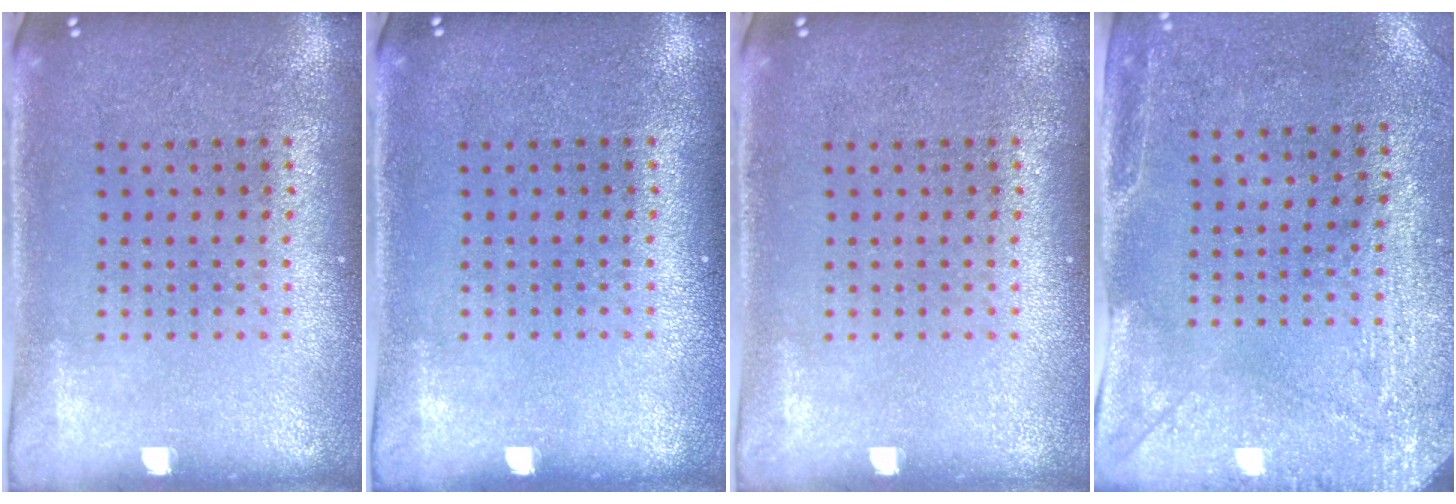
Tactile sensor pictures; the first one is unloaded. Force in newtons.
{"total": 0.0}
{"total": 0.0}
{"total": 2.9, "press": 2.3, "slide": 1.8}